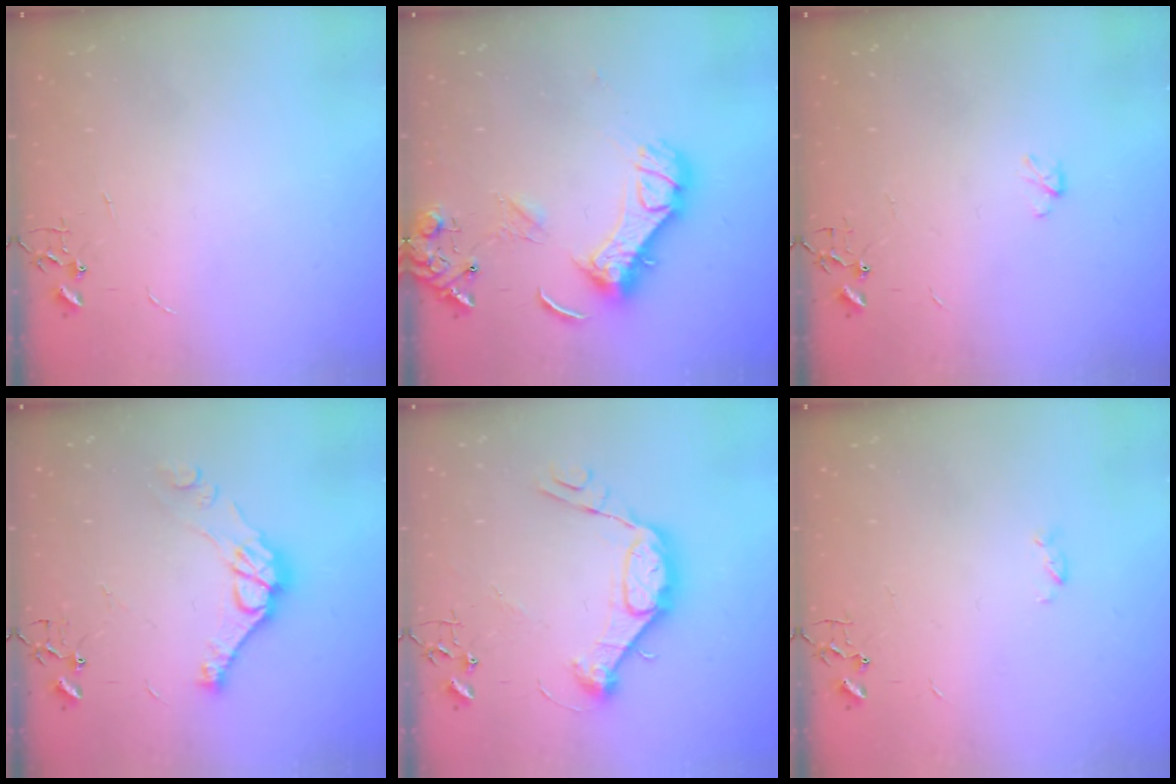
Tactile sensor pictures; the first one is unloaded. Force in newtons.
{"total": 14.8, "press": 14.8, "slide": 1.5}
{"total": 2.9, "press": 2.9, "slide": 0.5}
{"total": 11.5, "press": 11.4, "slide": 0.8}
{"total": 12.8, "press": 12.8, "slide": 0.3}
{"total": 2.3, "press": 2.2, "slide": 0.4}